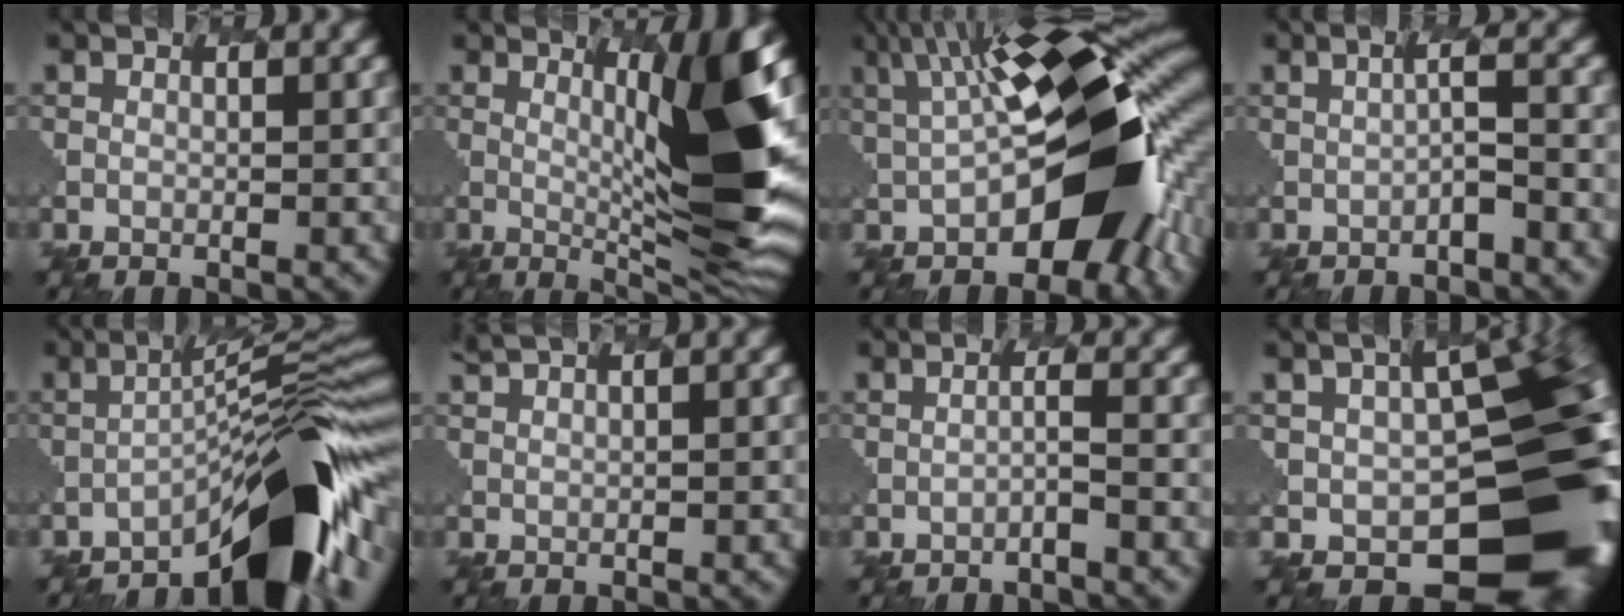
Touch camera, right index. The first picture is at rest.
{"total": 8.1, "force": [2.2, 0.2, 7.8], "torque": [-0.142, -0.005, 0.031]}
{"total": 15.0, "force": [2.4, 7.8, 12.6], "torque": [-0.202, 0.001, 0.026]}
{"total": 0.7, "force": [-0.4, -0.6, -0.1], "torque": [-0.032, 0.004, -0.019]}
{"total": 8.6, "force": [-6.2, 0.8, 5.9], "torque": [-0.104, 0.014, -0.120]}
{"total": 3.6, "force": [2.0, 1.5, 2.6], "torque": [-0.045, 0.016, 0.028]}
{"total": 1.3, "force": [-0.8, -0.7, -0.7], "torque": [-0.016, 0.003, -0.027]}
{"total": 13.0, "force": [-3.0, 9.1, 8.9], "torque": [-0.113, -0.030, -0.033]}